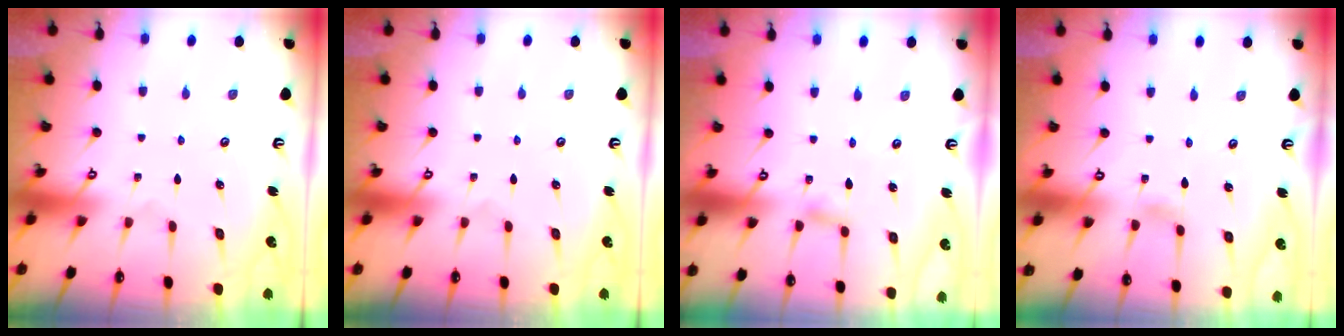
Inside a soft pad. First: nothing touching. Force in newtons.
{"total": 0.0}
{"total": 2.5, "press": 2.5, "slide": 0.2}
{"total": 1.0, "press": 1.0, "slide": 0.1}